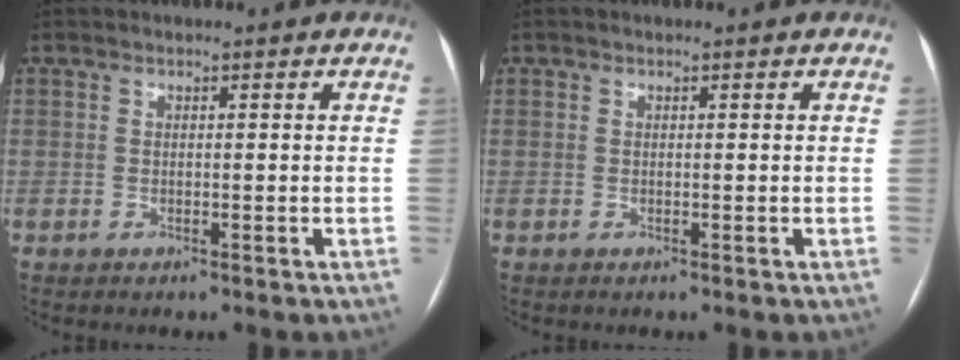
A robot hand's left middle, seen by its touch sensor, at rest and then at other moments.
{"total": 0.0}